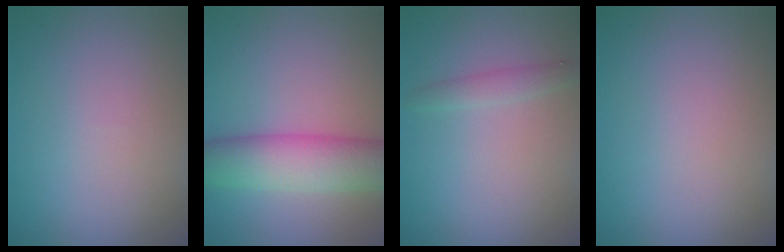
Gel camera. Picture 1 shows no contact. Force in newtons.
{"total": 7.1, "press": 7.1, "slide": 0.2}
{"total": 1.4, "press": 1.4, "slide": 0.1}
{"total": 0.0}